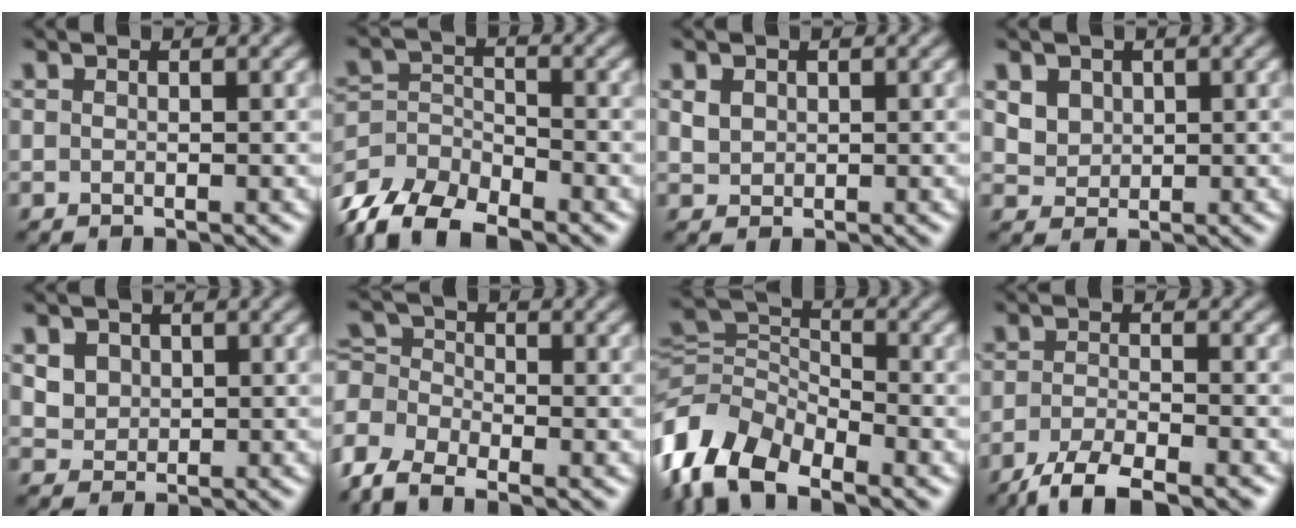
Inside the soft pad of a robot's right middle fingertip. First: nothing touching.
{"total": 9.3, "force": [-7.9, 3.4, 3.5], "torque": [-0.064, -0.017, -0.146]}
{"total": 0.9, "force": [0.4, 0.8, 0.1], "torque": [-0.008, -0.003, 0.014]}
{"total": 2.2, "force": [1.2, 1.8, 0.5], "torque": [-0.024, -0.009, 0.027]}
{"total": 2.3, "force": [1.1, 1.9, 0.6], "torque": [-0.024, -0.006, 0.026]}
{"total": 6.3, "force": [-4.4, 3.0, 3.3], "torque": [-0.080, -0.007, -0.097]}
{"total": 8.9, "force": [-5.8, 5.0, 4.6], "torque": [-0.095, -0.005, -0.130]}
{"total": 5.0, "force": [-4.1, 0.9, 2.8], "torque": [-0.049, -0.011, -0.079]}